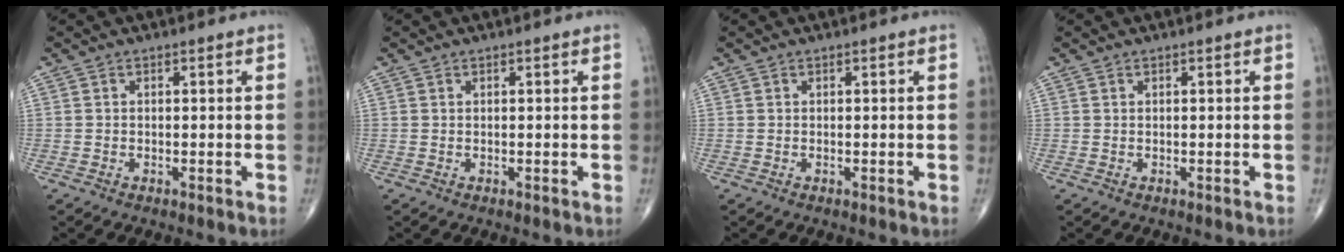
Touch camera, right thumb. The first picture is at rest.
{"total": 0.0}
{"total": 0.0}
{"total": 0.0}